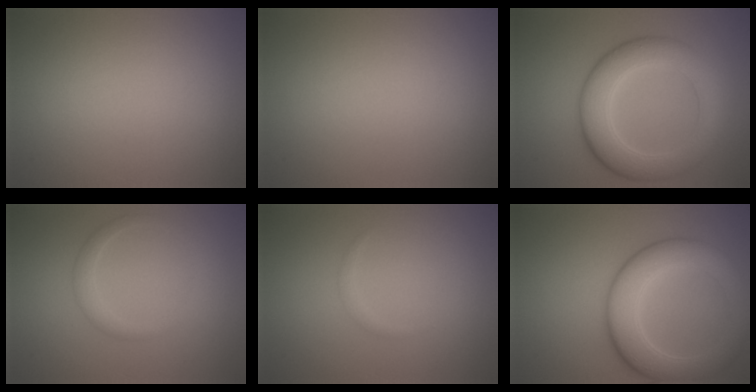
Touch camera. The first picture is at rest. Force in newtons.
{"total": 0.0}
{"total": 6.6, "press": 6.5, "slide": 0.2}
{"total": 1.4, "press": 1.4, "slide": 0.0}
{"total": 0.5, "press": 0.5, "slide": 0.1}
{"total": 6.8, "press": 6.8, "slide": 0.3}